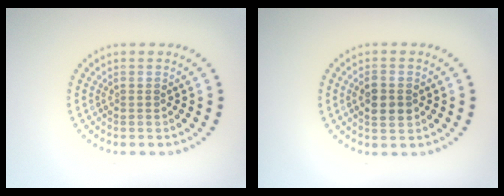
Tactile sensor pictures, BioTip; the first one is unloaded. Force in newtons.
{"total": 2.3, "press": 2.3, "slide": 0.3}